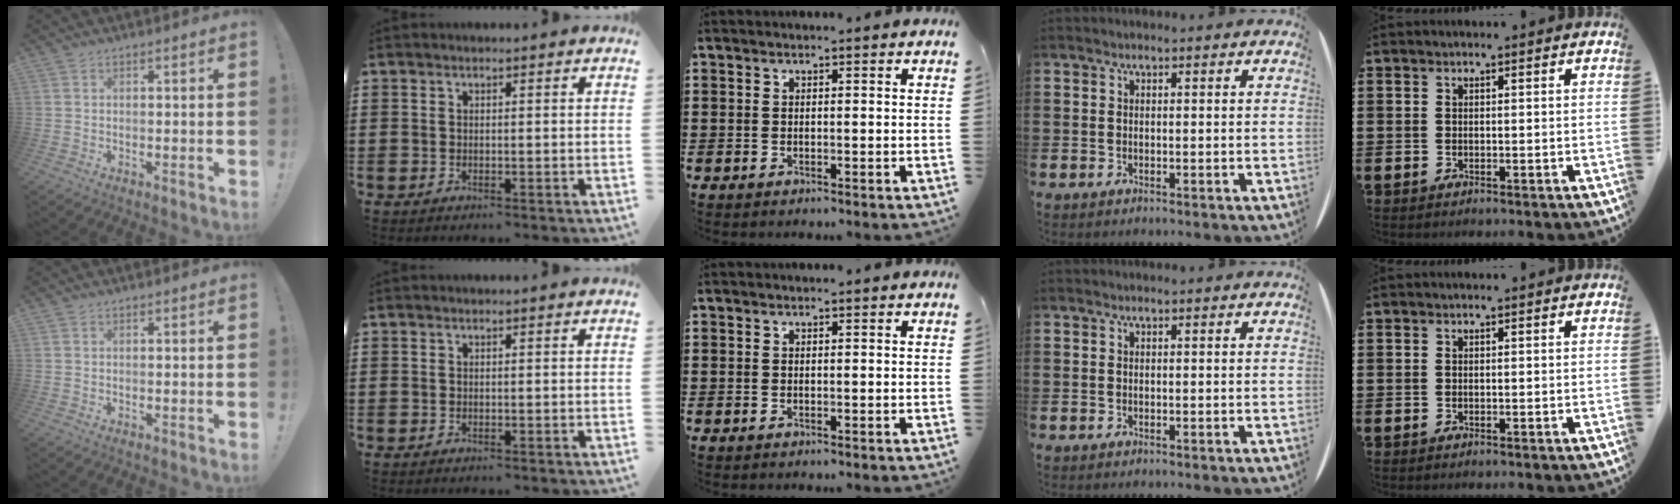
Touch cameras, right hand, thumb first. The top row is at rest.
{}